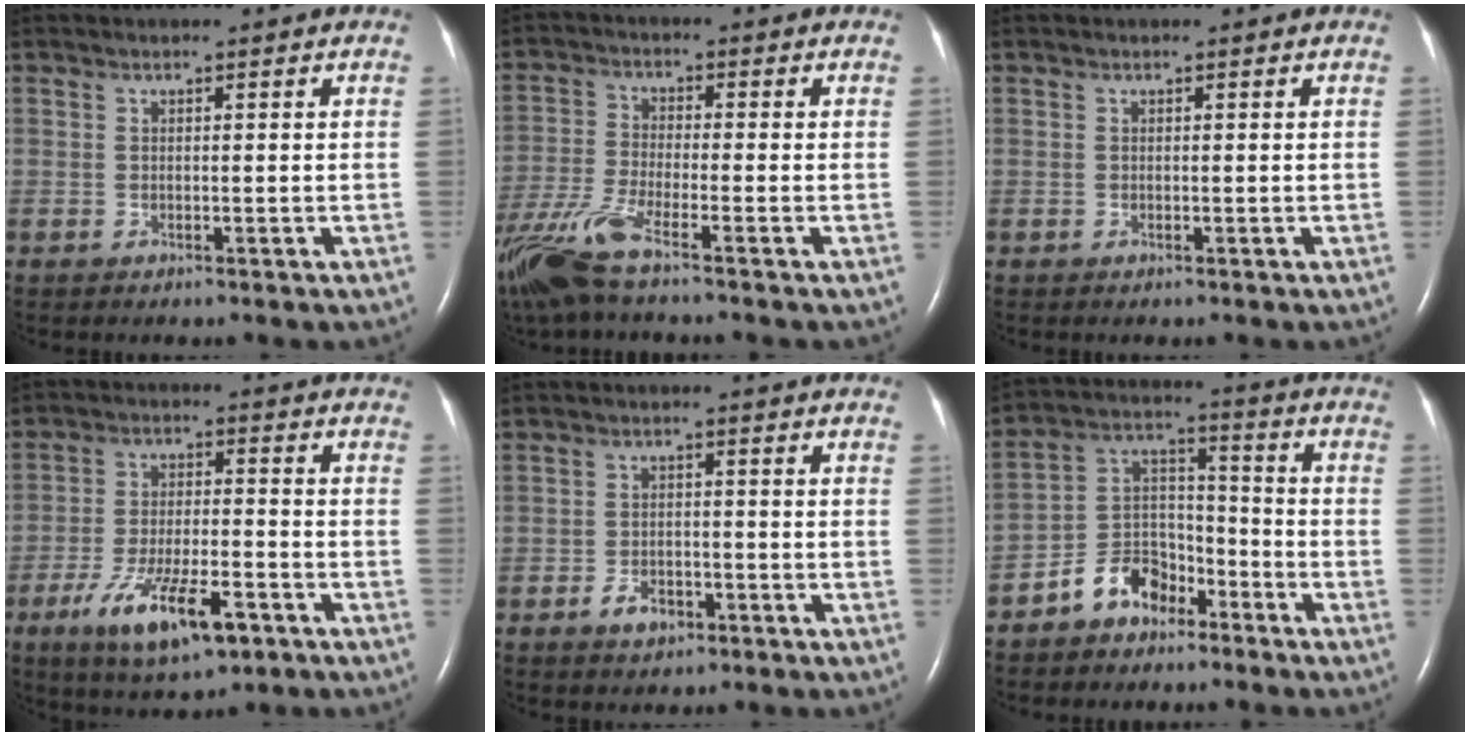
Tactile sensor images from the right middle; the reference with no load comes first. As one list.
[{"total": 10.5, "force": [-7.5, 0.9, 7.4], "torque": [-0.163, -0.028, -0.146]}, {"total": 0.0}, {"total": 11.9, "force": [-6.5, 3.4, 9.4], "torque": [-0.178, -0.013, -0.105]}, {"total": 3.6, "force": [-2.1, 2.1, 2.0], "torque": [-0.038, 0.003, -0.032]}, {"total": 8.5, "force": [-5.9, 5.1, 3.4], "torque": [-0.071, 0.026, -0.110]}]